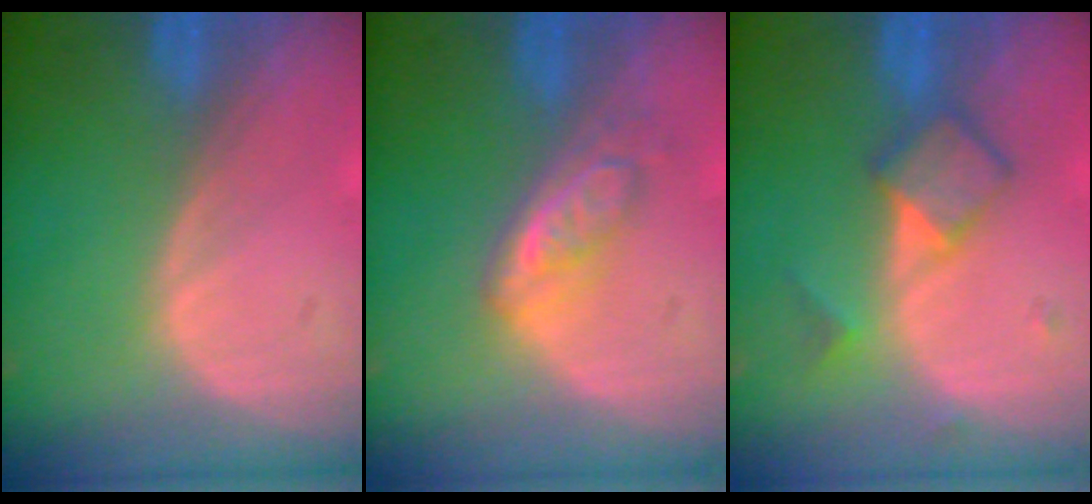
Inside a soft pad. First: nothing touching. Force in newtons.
{"total": 4.9, "press": 4.6, "slide": 1.8}
{"total": 4.9, "press": 4.7, "slide": 1.4}